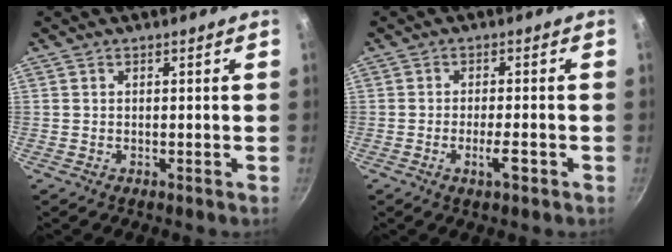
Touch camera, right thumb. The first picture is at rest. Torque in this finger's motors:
{"motor_torque": [-0.13, 0.15, -0.33, 0.03, -0.01]}